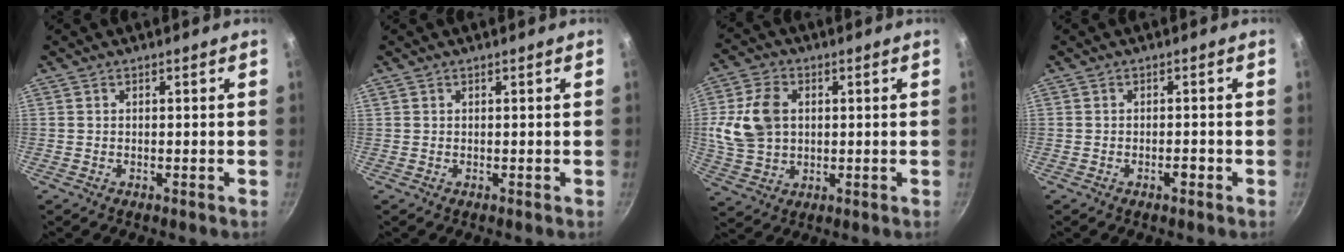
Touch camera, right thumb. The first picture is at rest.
{"total": 0.0}
{"total": 11.5, "force": [1.7, 8.3, 7.7], "torque": [-0.138, 0.003, 0.036]}
{"total": 1.5, "force": [-0.8, 0.7, 1.1], "torque": [-0.014, 0.008, -0.013]}